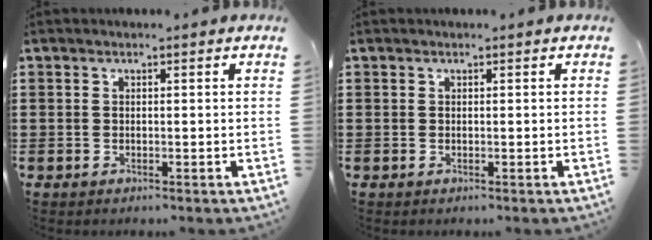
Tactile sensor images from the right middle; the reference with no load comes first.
{"total": 0.0}